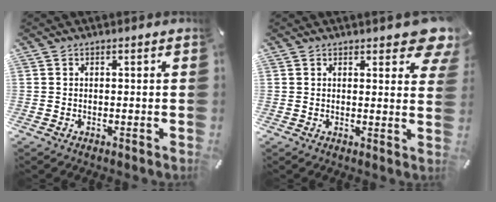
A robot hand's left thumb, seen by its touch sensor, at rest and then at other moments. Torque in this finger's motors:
{"motor_torque": [1.10, 0.89, 0.27, -0.21, 0.00]}